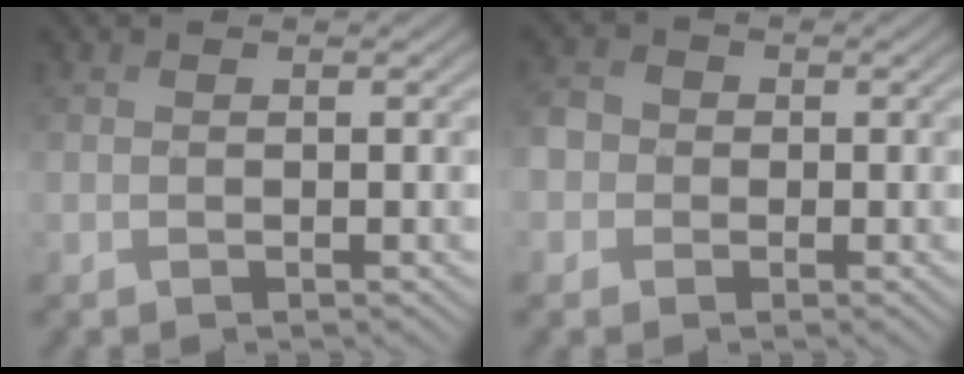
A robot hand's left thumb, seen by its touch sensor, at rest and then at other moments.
{"total": 3.2, "force": [-0.6, 3.1, 0.7], "torque": [-0.024, 0.004, -0.027]}